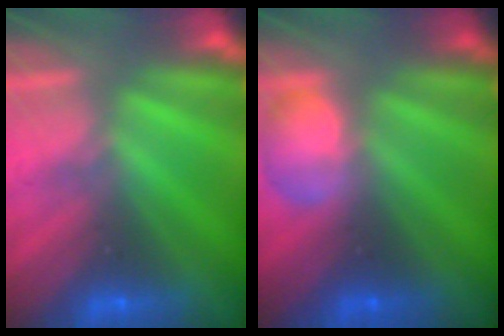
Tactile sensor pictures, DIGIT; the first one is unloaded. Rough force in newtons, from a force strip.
{"total": 2.4}